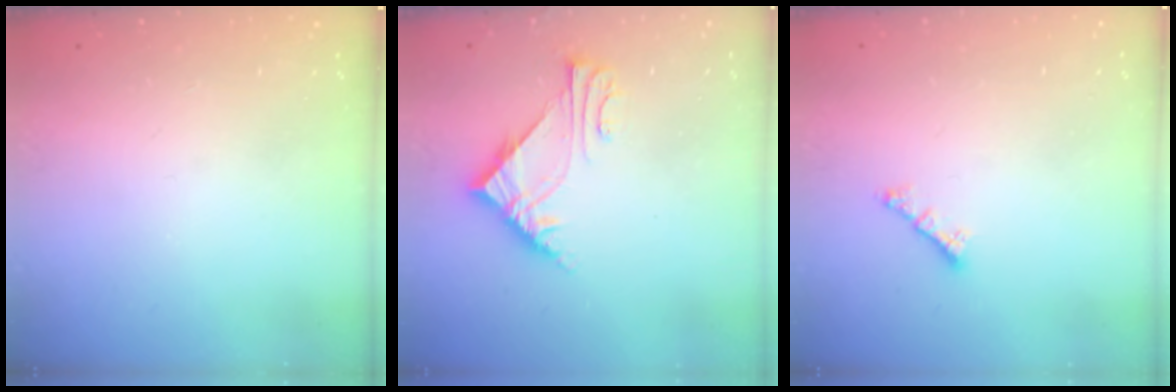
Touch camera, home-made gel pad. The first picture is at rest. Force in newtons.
{"total": 7.0, "press": 7.0, "slide": 0.4}
{"total": 0.8, "press": 0.7, "slide": 0.4}